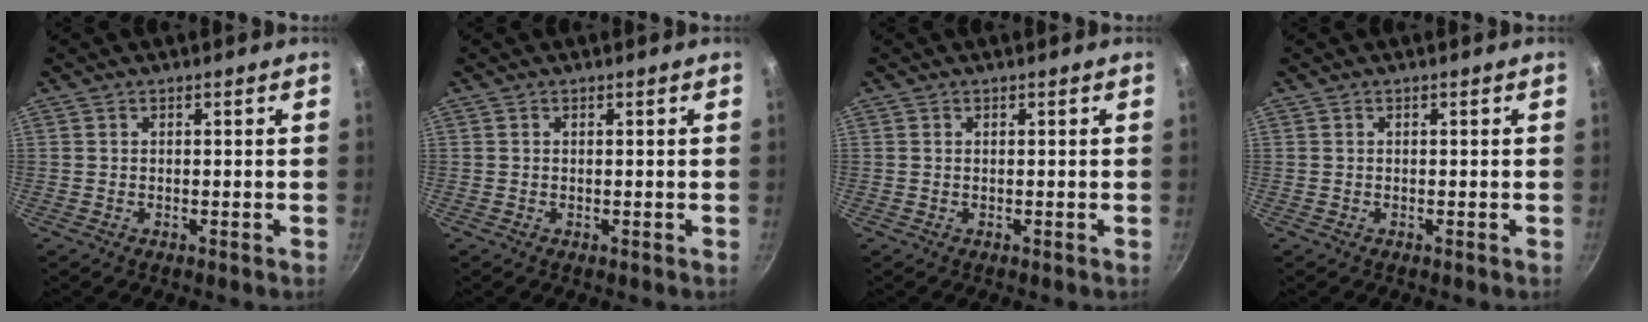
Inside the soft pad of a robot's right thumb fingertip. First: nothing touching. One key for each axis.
{"total": 0.0}
{"total": 0.0}
{"total": 0.0}